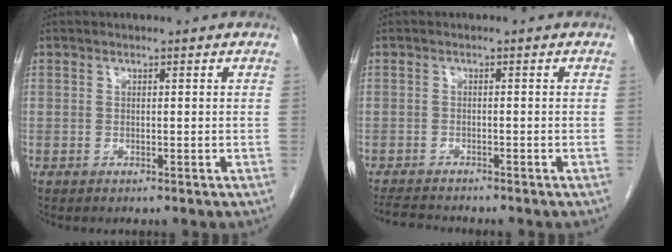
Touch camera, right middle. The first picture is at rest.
{"total": 4.4, "force": [-4.2, 0.3, 1.2], "torque": [-0.023, -0.018, -0.071]}